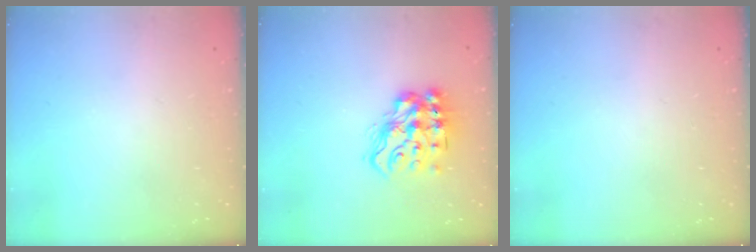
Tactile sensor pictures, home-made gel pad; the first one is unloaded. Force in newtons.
{"total": 14.9, "press": 14.8, "slide": 1.2}
{"total": 0.0}